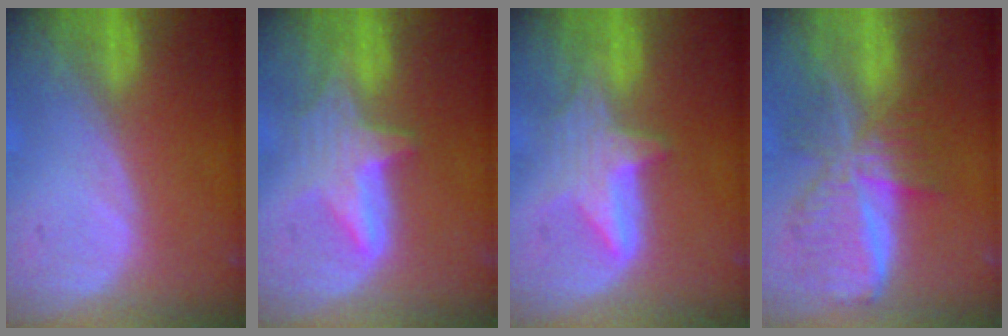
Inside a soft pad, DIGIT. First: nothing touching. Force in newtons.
{"total": 6.3, "press": 6.1, "slide": 1.7}
{"total": 5.8, "press": 5.8, "slide": 0.8}
{"total": 9.4, "press": 9.4, "slide": 0.5}